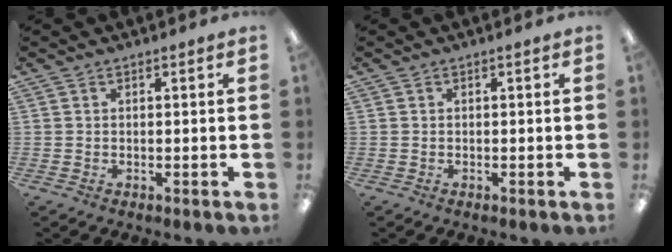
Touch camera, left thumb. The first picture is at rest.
{"total": 0.0}